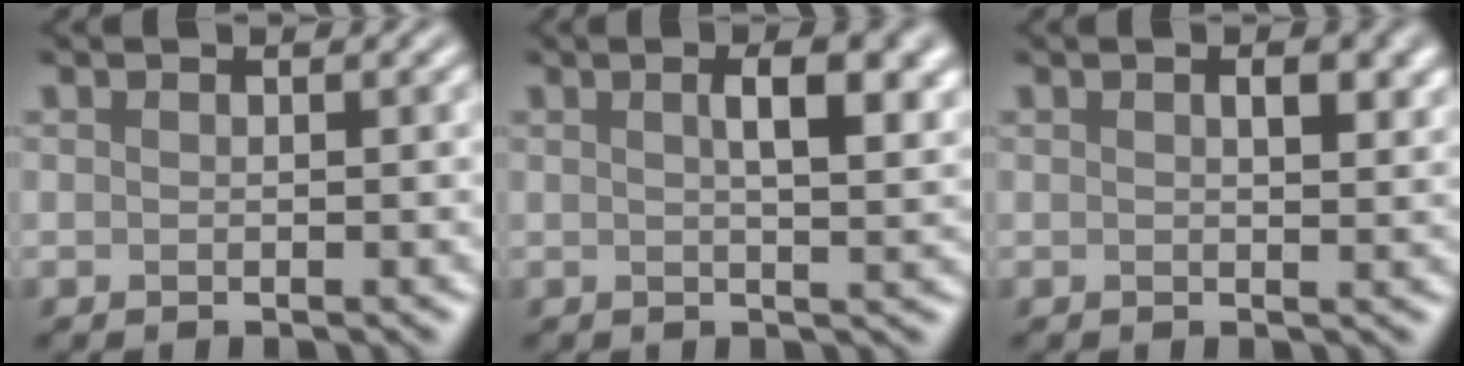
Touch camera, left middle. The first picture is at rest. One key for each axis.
{"total": 5.3, "fx": 1.4, "fy": 1.9, "fz": 4.7, "tx": -0.043, "ty": 0.016, "tz": 0.015}
{"total": 2.1, "fx": 0.7, "fy": 0.7, "fz": 1.8, "tx": -0.022, "ty": 0.001, "tz": 0.015}